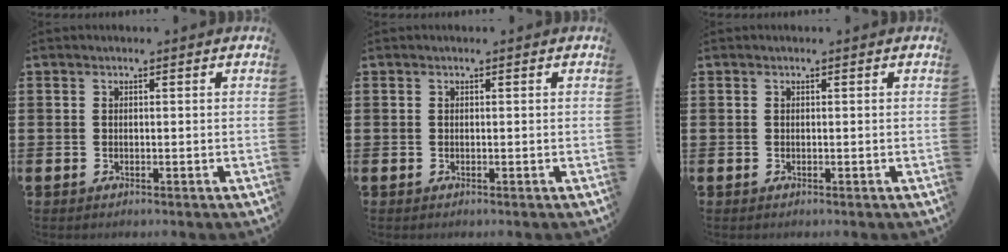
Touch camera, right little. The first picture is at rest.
{"total": 0.0}
{"total": 0.0}